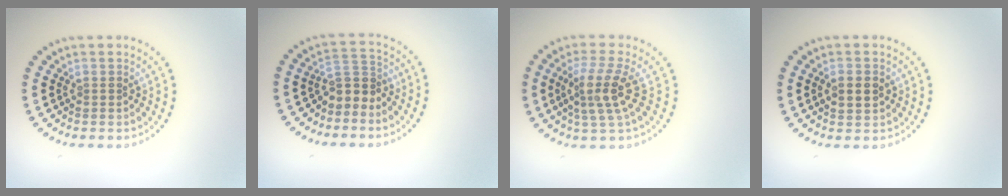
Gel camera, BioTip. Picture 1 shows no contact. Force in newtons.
{"total": 2.4, "press": 1.7, "slide": 1.7}
{"total": 3.7, "press": 2.8, "slide": 2.4}
{"total": 1.7, "press": 1.7, "slide": 0.1}